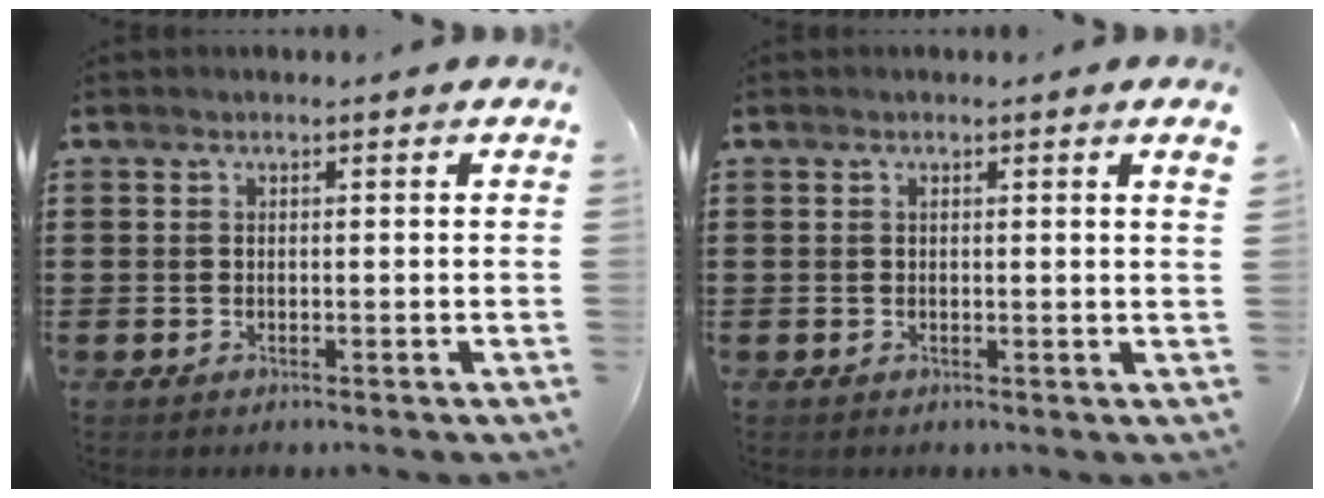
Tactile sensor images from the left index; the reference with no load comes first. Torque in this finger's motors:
{"motor_torque": [0.01, 0.00, 0.00, 0.03]}